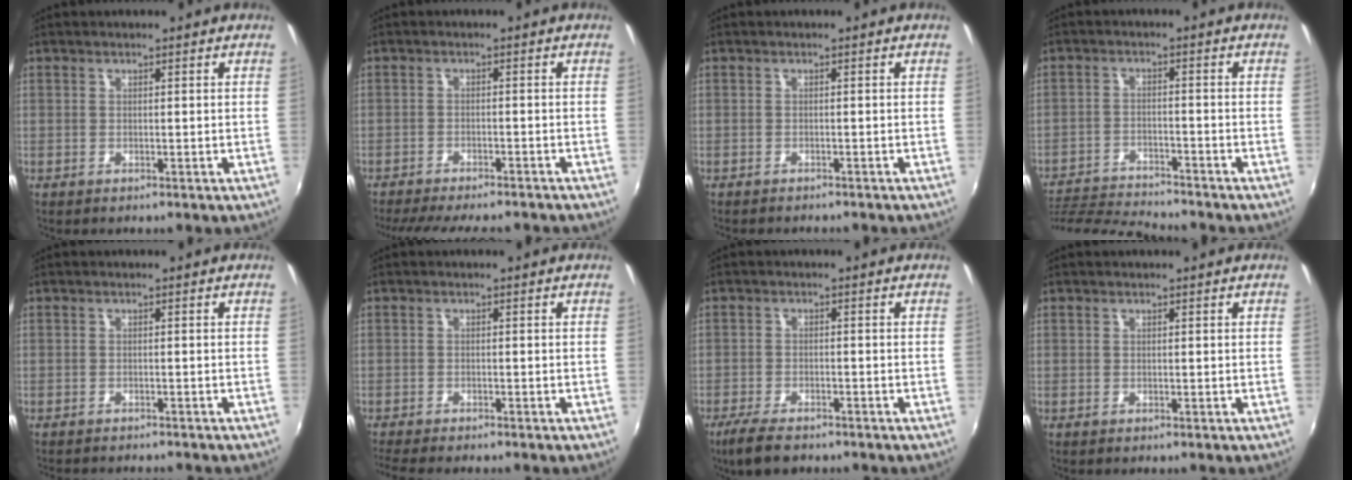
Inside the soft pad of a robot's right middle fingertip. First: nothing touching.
{"total": 12.9, "force": [-11.3, 2.5, 5.7], "torque": [-0.123, -0.020, -0.166]}
{"total": 2.3, "force": [-2.2, 0.4, 0.7], "torque": [-0.021, -0.012, -0.034]}
{"total": 12.4, "force": [-11.8, 0.9, 3.7], "torque": [-0.096, -0.010, -0.206]}
{"total": 3.9, "force": [-3.6, 0.7, 1.3], "torque": [-0.033, -0.013, -0.055]}
{"total": 4.9, "force": [-4.4, 0.3, 2.2], "torque": [-0.054, -0.020, -0.073]}
{"total": 6.3, "force": [-4.9, 1.8, 3.5], "torque": [-0.090, -0.017, -0.090]}
{"total": 0.0}